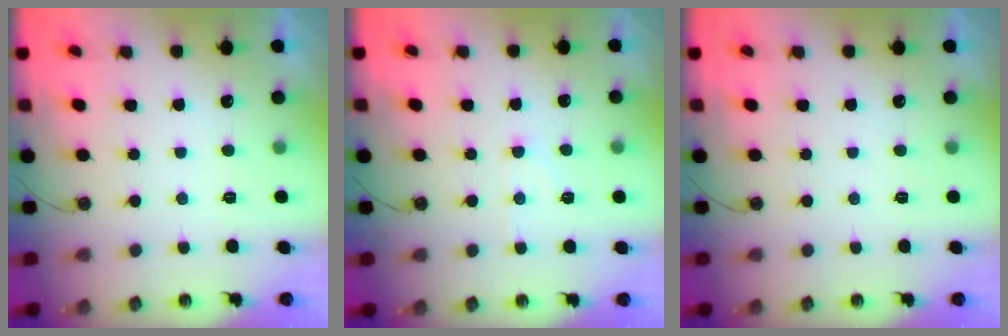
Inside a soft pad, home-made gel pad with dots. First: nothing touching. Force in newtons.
{"total": 5.4, "press": 5.3, "slide": 0.7}
{"total": 0.0}